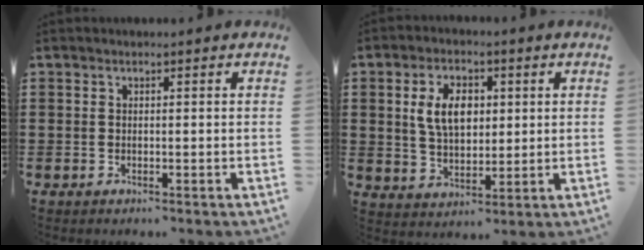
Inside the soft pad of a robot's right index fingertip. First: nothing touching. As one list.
[{"total": 7.5, "force": [1.6, 4.0, 6.1], "torque": [-0.128, 0.009, 0.022]}]